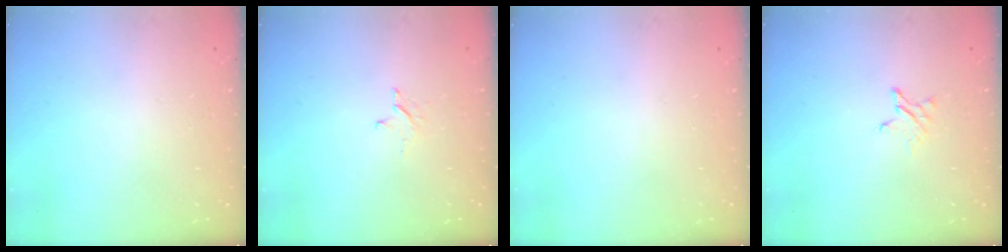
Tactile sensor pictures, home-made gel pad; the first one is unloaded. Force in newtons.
{"total": 3.0, "press": 3.0, "slide": 0.3}
{"total": 0.0}
{"total": 2.3, "press": 2.3, "slide": 0.2}